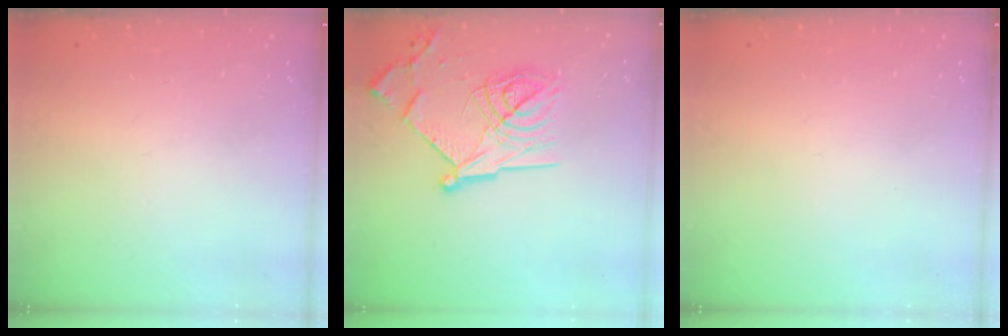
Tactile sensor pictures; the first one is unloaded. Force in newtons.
{"total": 19.8, "press": 19.7, "slide": 1.2}
{"total": 0.0}